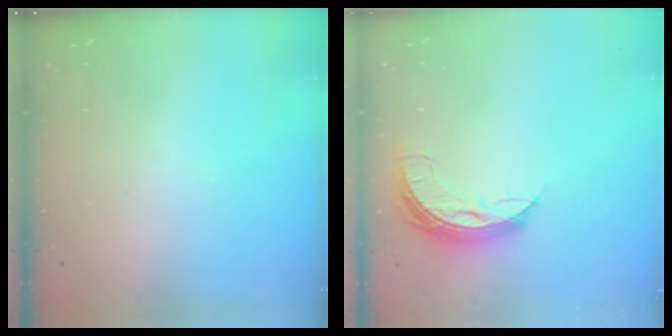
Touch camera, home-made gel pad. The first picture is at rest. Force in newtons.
{"total": 7.0, "press": 7.0, "slide": 0.7}